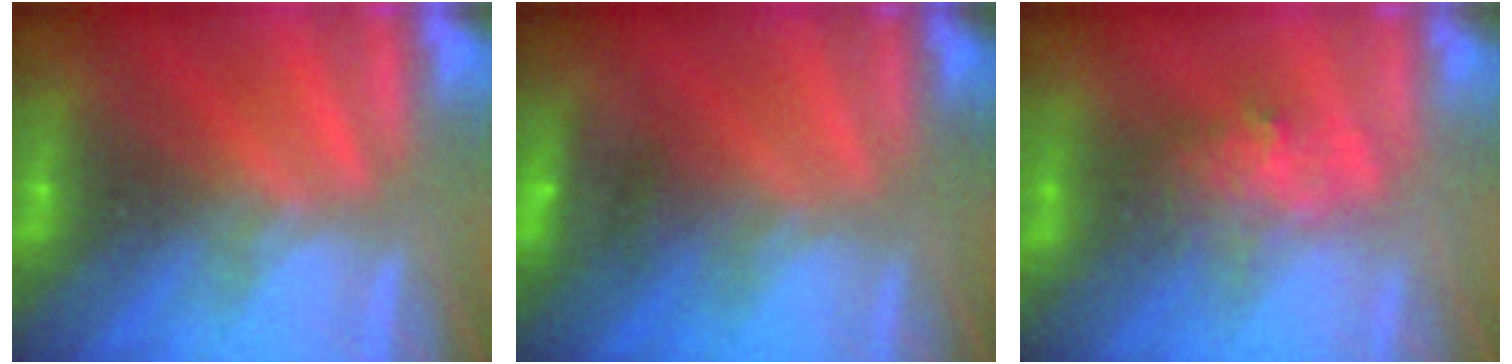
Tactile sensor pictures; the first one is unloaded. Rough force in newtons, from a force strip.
{"total": 3.9}
{"total": 2.6}